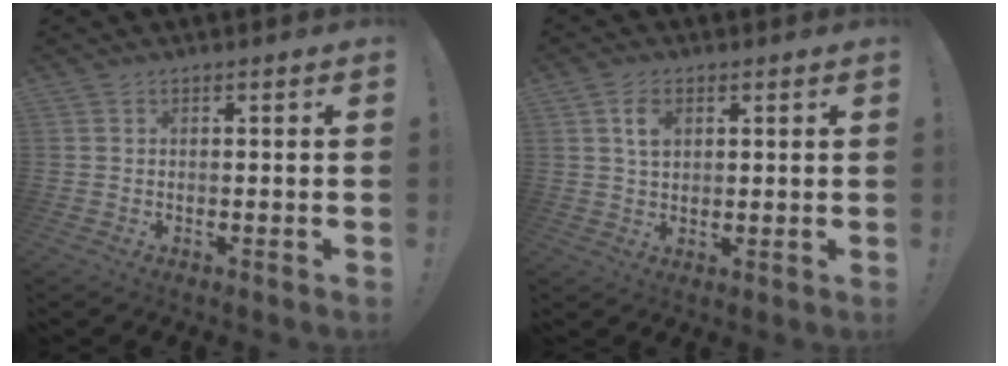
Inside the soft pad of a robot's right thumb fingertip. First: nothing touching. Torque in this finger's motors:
{"motor_torque": [0.29, 1.03, 0.11, -0.04, 0.03]}